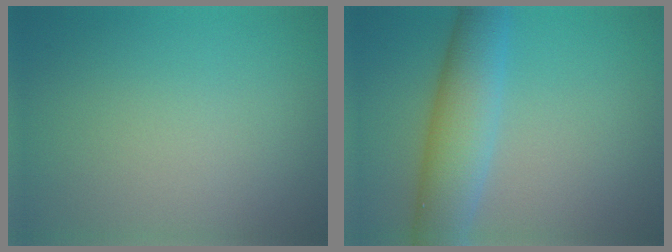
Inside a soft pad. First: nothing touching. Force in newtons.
{"total": 6.3, "press": 6.3, "slide": 0.2}